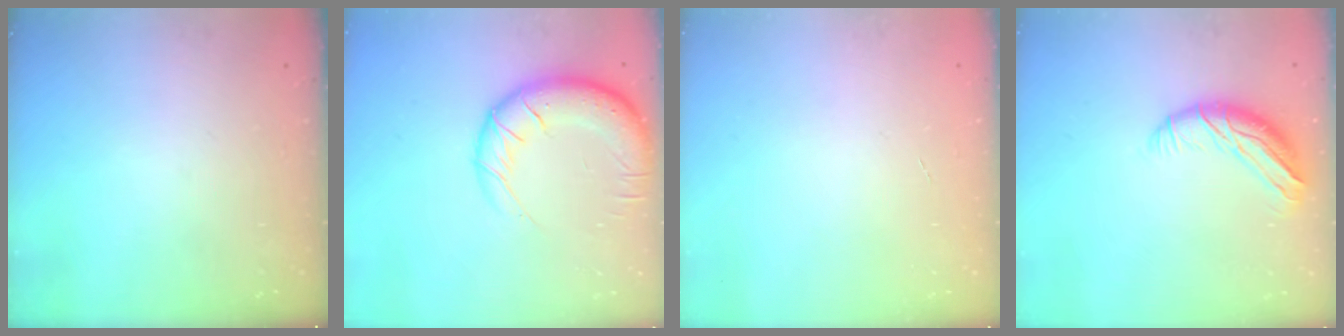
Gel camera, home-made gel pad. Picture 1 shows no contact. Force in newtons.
{"total": 16.2, "press": 15.8, "slide": 3.9}
{"total": 0.0}
{"total": 9.8, "press": 9.5, "slide": 2.3}